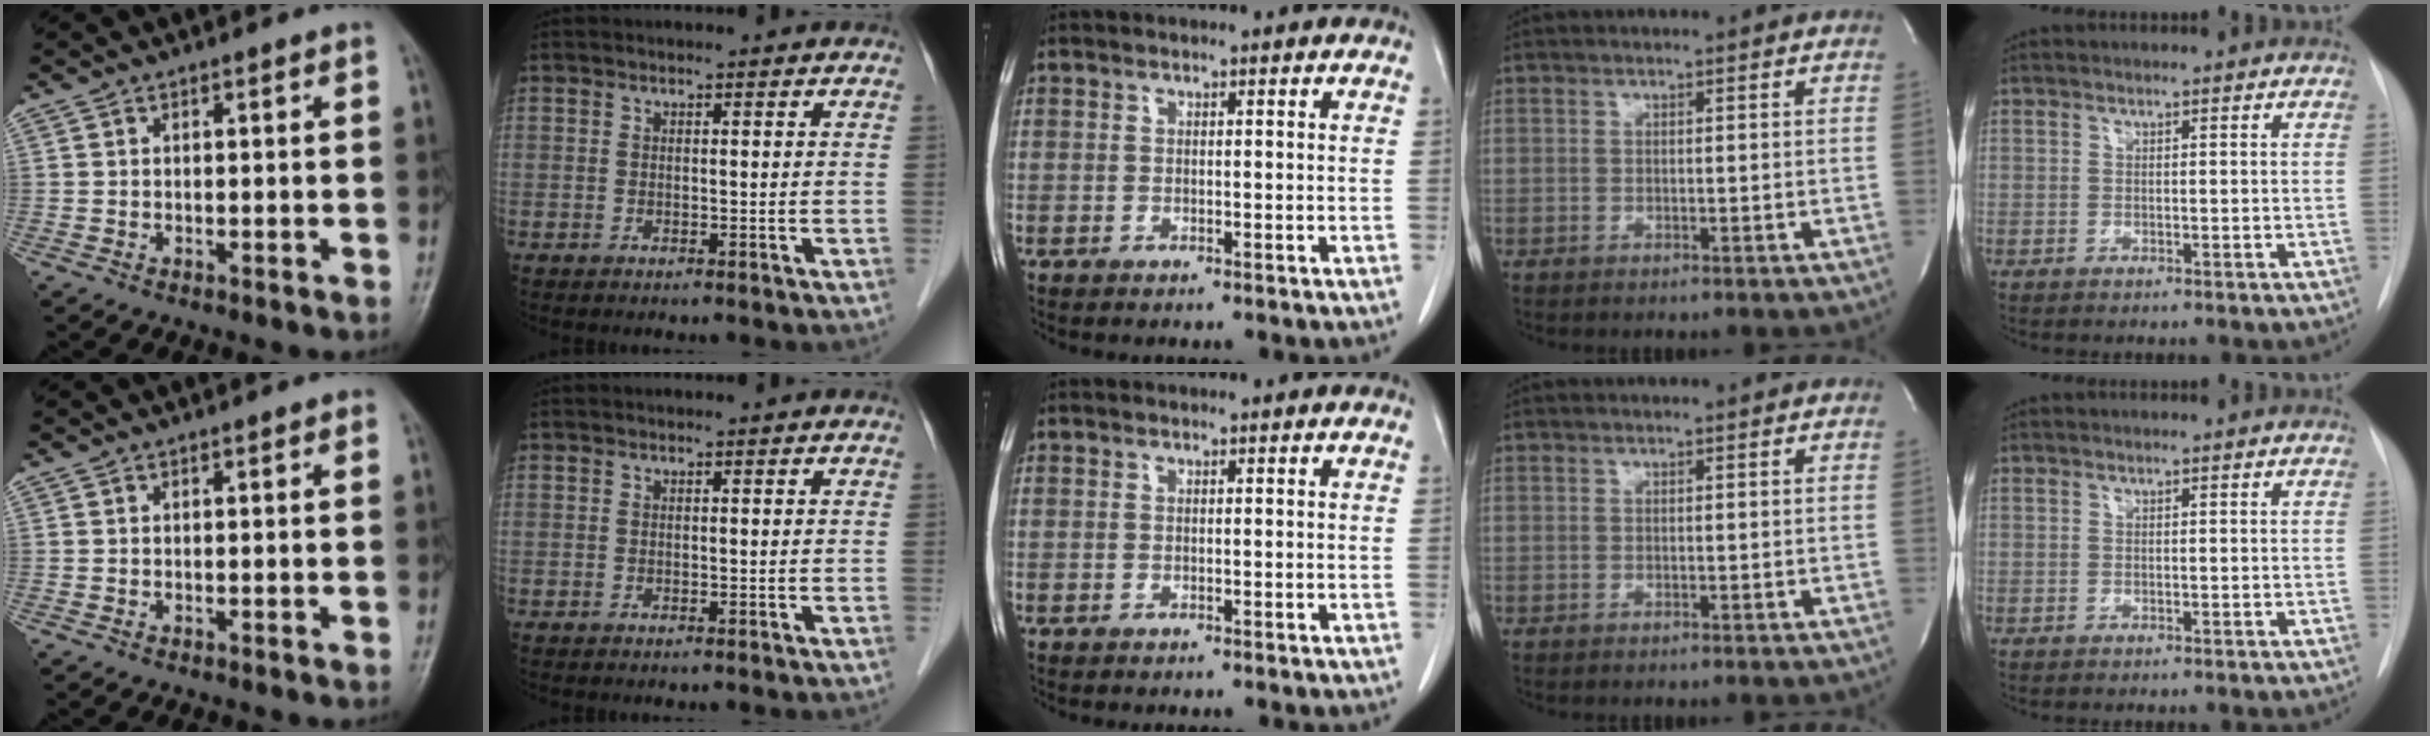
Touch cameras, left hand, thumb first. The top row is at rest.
{"thumb": {"total": 0.6, "force": [0.3, 0.2, 0.5], "torque": [-0.008, 0.001, 0.001]}}